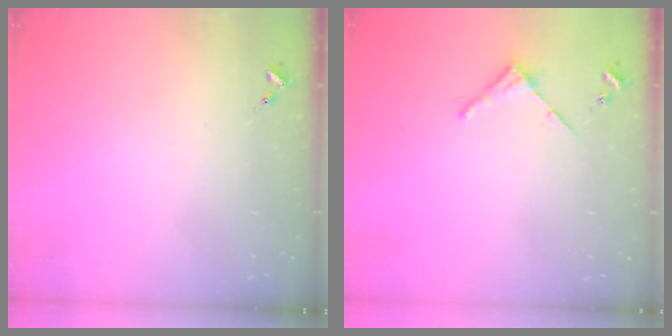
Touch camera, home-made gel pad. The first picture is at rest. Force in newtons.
{"total": 2.9, "press": 2.8, "slide": 0.2}